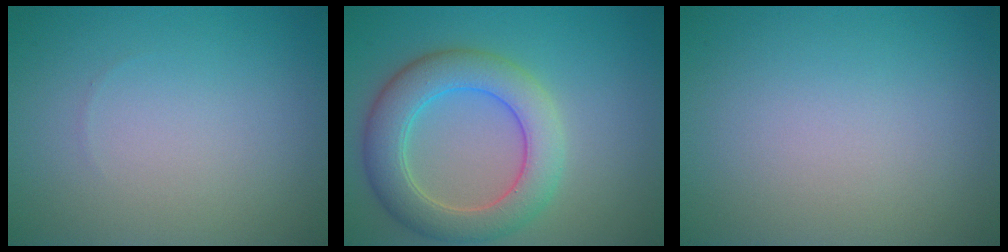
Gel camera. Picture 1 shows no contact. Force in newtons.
{"total": 6.3, "press": 6.3, "slide": 0.4}
{"total": 0.0}